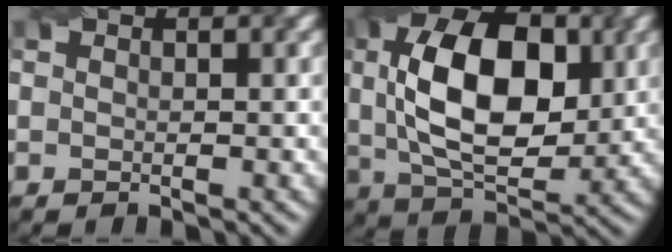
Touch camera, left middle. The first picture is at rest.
{"total": 10.1, "force": [0.4, 5.7, 8.4], "torque": [-0.155, 0.024, 0.014]}